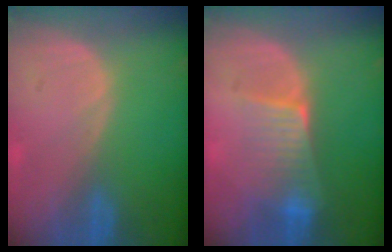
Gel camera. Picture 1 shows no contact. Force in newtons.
{"total": 6.4, "press": 5.7, "slide": 2.8}